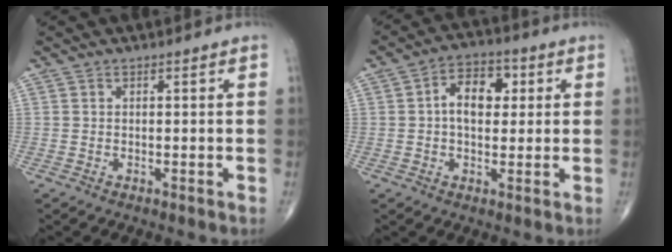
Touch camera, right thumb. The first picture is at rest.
{"total": 8.3, "force": [1.3, 5.3, 6.2], "torque": [-0.083, 0.015, 0.015]}